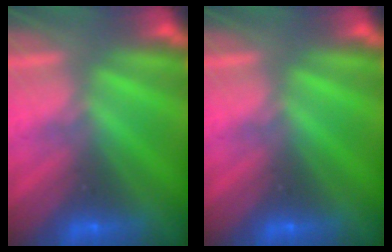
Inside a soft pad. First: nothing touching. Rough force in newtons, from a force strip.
{"total": 0.0}